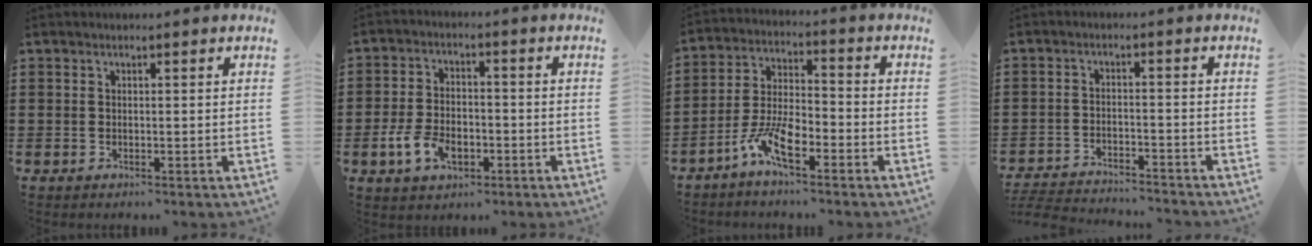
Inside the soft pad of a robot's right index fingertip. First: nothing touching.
{"total": 6.0, "force": [-2.5, 3.5, 4.2], "torque": [-0.101, 0.002, -0.051]}
{"total": 7.8, "force": [-4.8, 2.4, 5.6], "torque": [-0.139, -0.007, -0.096]}
{"total": 3.9, "force": [-3.9, 0.0, 0.5], "torque": [-0.018, -0.006, -0.083]}